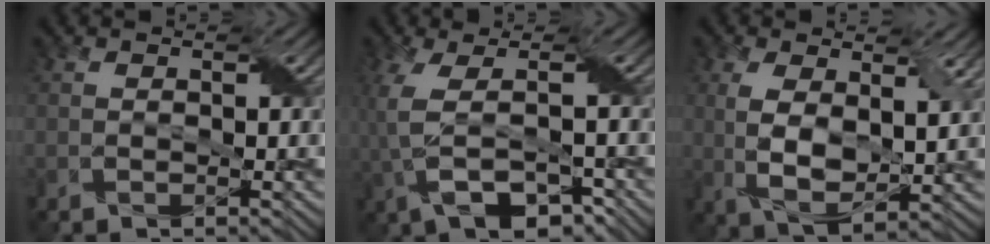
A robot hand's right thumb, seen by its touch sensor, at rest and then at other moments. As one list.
[{"total": 8.4, "force": [-2.5, 3.5, 7.3], "torque": [-0.168, -0.016, -0.042]}, {"total": 8.2, "force": [2.0, 4.2, 6.8], "torque": [-0.154, -0.008, 0.037]}]